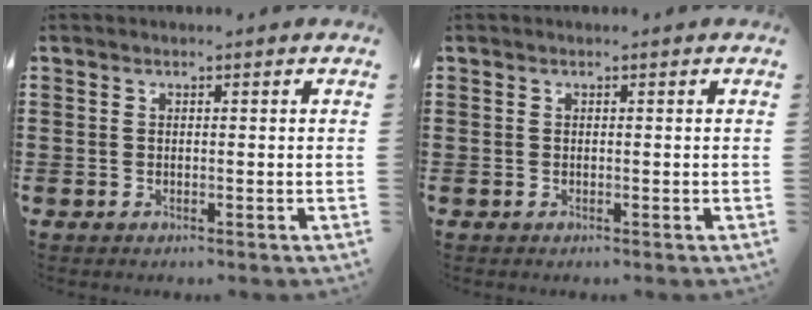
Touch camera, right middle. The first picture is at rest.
{"total": 0.0}